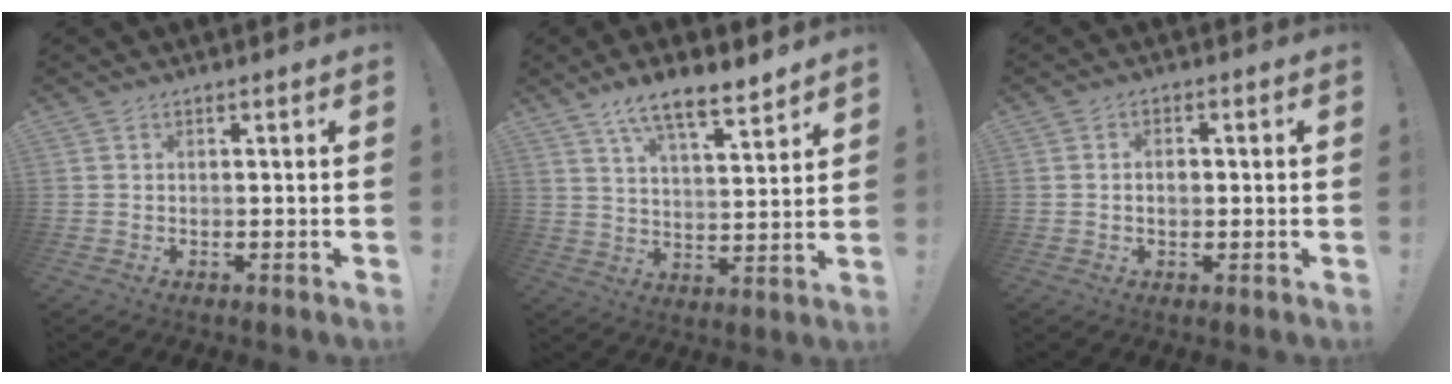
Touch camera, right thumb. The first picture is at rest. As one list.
[{"total": 10.6, "force": [8.0, 2.4, 6.4], "torque": [-0.110, -0.046, 0.141]}, {"total": 2.2, "force": [-0.2, 1.6, 1.4], "torque": [-0.022, 0.007, -0.006]}]